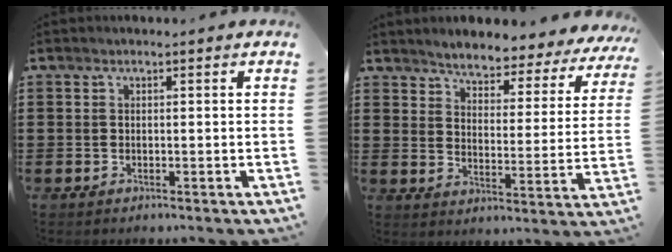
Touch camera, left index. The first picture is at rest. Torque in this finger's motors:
{"motor_torque": [2.14, 0.00, 0.79, 0.11]}